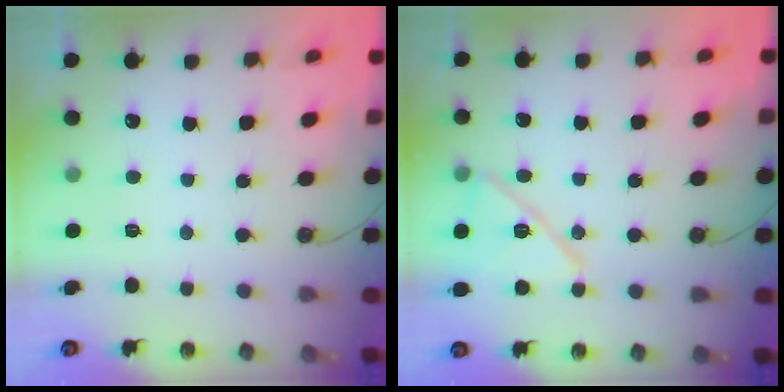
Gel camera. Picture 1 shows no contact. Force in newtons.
{"total": 14.1, "press": 14.0, "slide": 1.6}